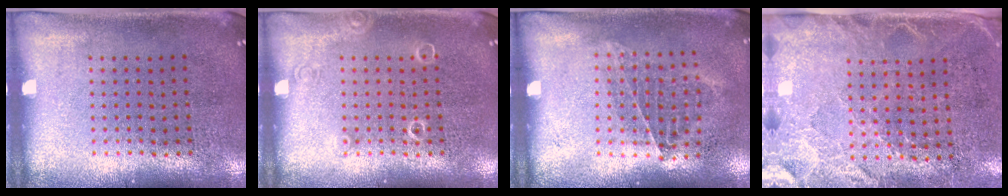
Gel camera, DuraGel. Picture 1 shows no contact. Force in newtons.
{"total": 0.9, "press": 0.9, "slide": 0.1}
{"total": 0.9, "press": 0.8, "slide": 0.5}
{"total": 2.7, "press": 2.3, "slide": 1.3}